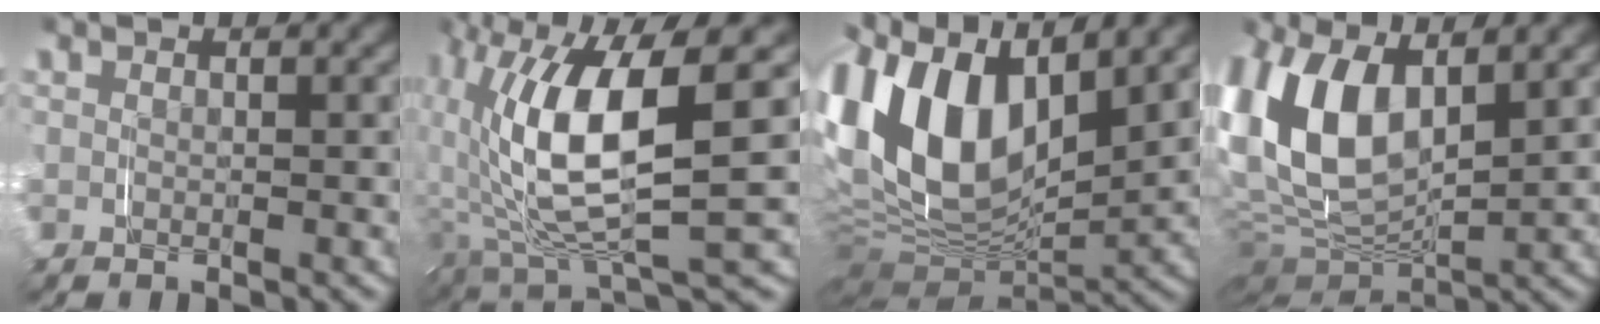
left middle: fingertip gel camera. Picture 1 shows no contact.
{"total": 11.1, "force": [1.4, 4.7, 10.0], "torque": [-0.187, -0.004, 0.028]}
{"total": 16.8, "force": [2.8, 10.6, 12.7], "torque": [-0.262, -0.003, 0.047]}
{"total": 11.8, "force": [1.8, 7.6, 8.8], "torque": [-0.223, -0.014, 0.039]}